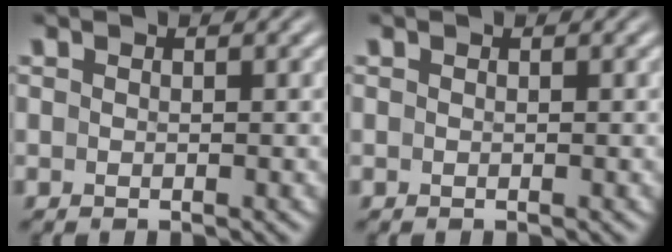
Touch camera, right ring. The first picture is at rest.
{"total": 0.0}